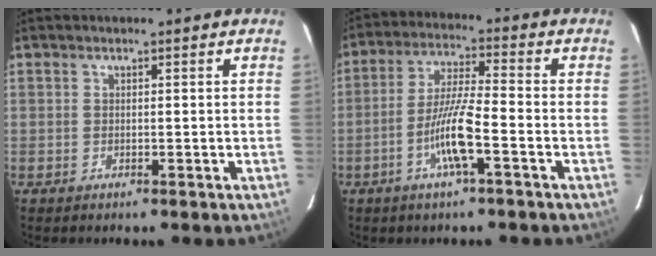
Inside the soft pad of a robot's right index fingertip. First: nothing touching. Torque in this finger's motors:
{"motor_torque": [1.62, -0.33, 0.77, 0.11]}